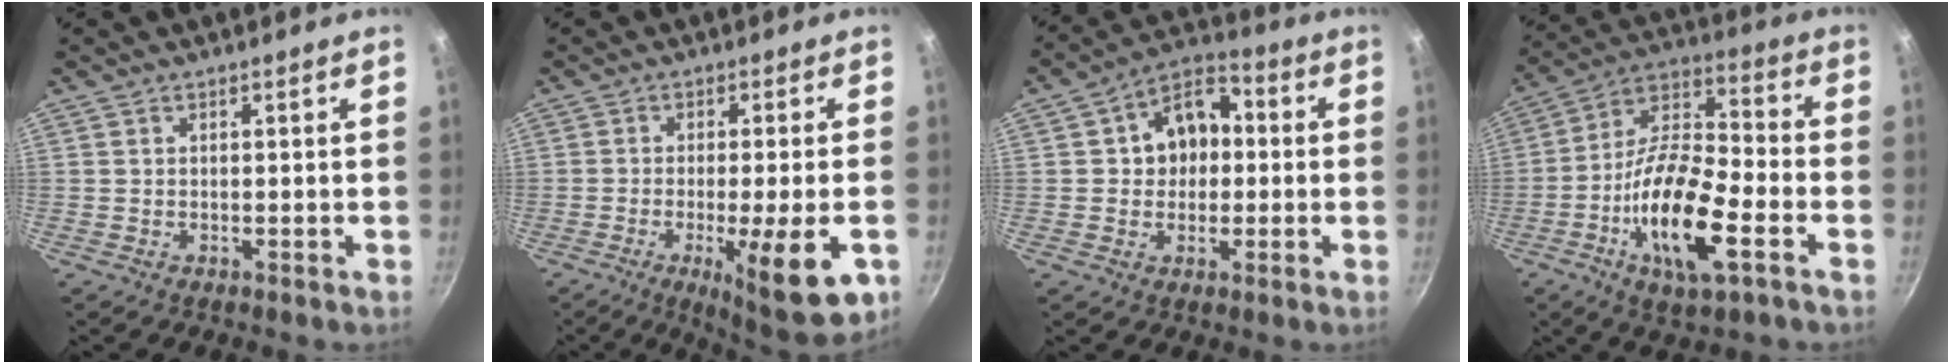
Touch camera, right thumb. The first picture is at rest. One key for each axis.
{"total": 13.6, "fx": -4.6, "fy": 2.8, "fz": 12.5, "tx": -0.171, "ty": -0.001, "tz": -0.062}
{"total": 10.9, "fx": 0.8, "fy": 8.5, "fz": 6.7, "tx": -0.054, "ty": 0.022, "tz": -0.002}
{"total": 18.7, "fx": -6.6, "fy": 6.6, "fz": 16.2, "tx": -0.294, "ty": 0.031, "tz": -0.133}